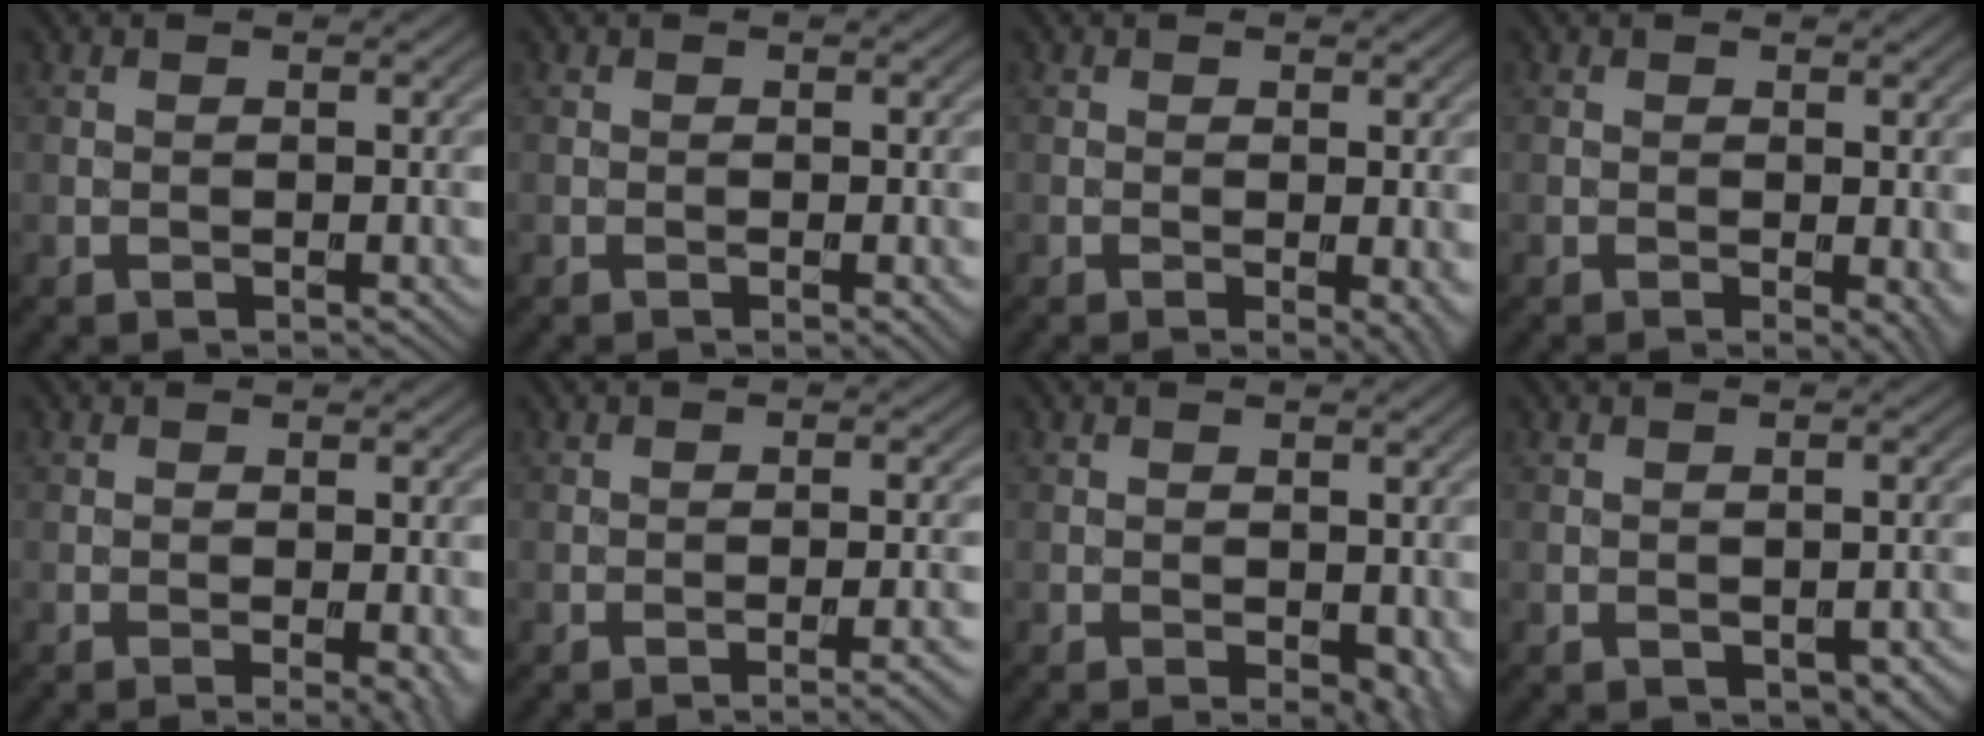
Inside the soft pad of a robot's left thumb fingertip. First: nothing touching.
{"total": 0.8, "force": [-0.3, 0.1, 0.8], "torque": [-0.012, -0.004, -0.005]}
{"total": 2.2, "force": [-0.4, 0.5, 2.1], "torque": [-0.026, -0.008, -0.006]}
{"total": 2.0, "force": [-0.2, 0.7, 1.9], "torque": [-0.021, -0.007, -0.004]}
{"total": 2.5, "force": [-0.8, 0.4, 2.3], "torque": [-0.035, -0.005, -0.012]}
{"total": 3.5, "force": [-1.9, 0.6, 2.9], "torque": [-0.038, 0.011, -0.035]}
{"total": 3.5, "force": [-0.9, 1.9, 2.8], "torque": [-0.041, -0.012, -0.010]}
{"total": 2.5, "force": [-1.1, 1.4, 1.8], "torque": [-0.025, -0.007, -0.009]}